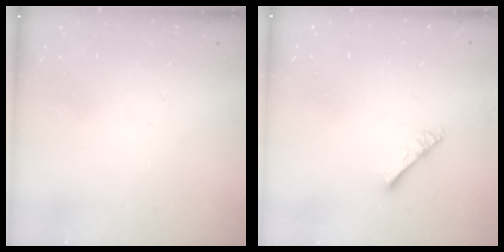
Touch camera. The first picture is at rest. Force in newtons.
{"total": 4.1, "press": 4.0, "slide": 0.5}